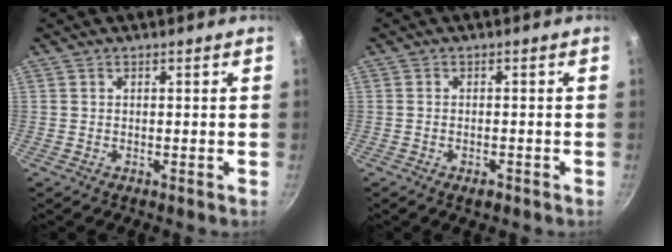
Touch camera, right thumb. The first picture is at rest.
{"total": 2.0, "force": [-1.2, 0.9, 1.3], "torque": [-0.020, 0.009, -0.018]}